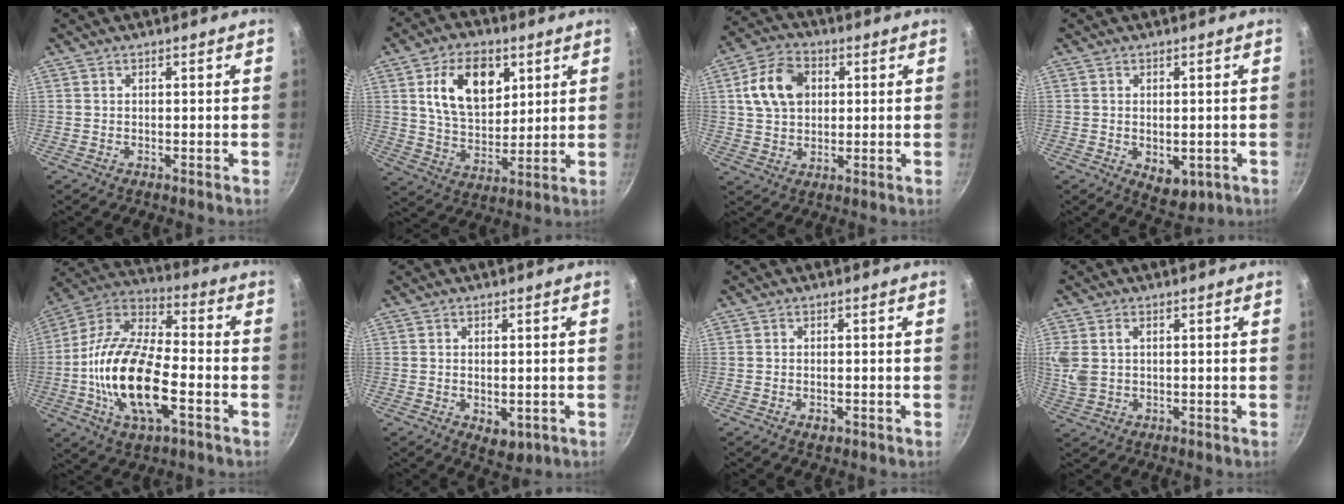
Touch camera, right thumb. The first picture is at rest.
{"total": 14.8, "force": [5.3, 9.3, 10.2], "torque": [-0.134, -0.021, 0.091]}
{"total": 11.1, "force": [2.6, 8.1, 7.1], "torque": [-0.114, 0.010, 0.037]}
{"total": 6.1, "force": [-1.3, 3.9, 4.5], "torque": [-0.051, -0.007, -0.008]}
{"total": 21.1, "force": [-5.2, 9.7, 18.1], "torque": [-0.340, 0.030, -0.113]}
{"total": 4.7, "force": [-1.0, 2.9, 3.5], "torque": [-0.044, -0.010, -0.008]}
{"total": 1.8, "force": [-0.7, 1.1, 1.2], "torque": [-0.019, 0.000, -0.011]}
{"total": 6.5, "force": [1.5, 4.5, 4.5], "torque": [-0.093, 0.002, 0.034]}